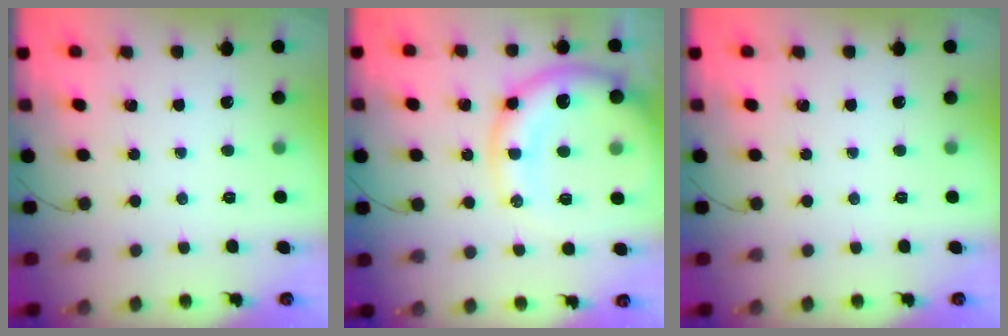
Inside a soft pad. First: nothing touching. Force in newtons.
{"total": 15.9, "press": 15.5, "slide": 3.2}
{"total": 0.0}